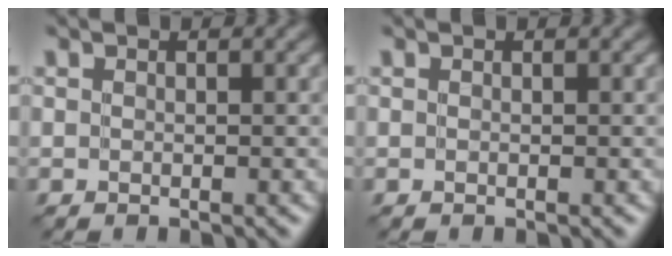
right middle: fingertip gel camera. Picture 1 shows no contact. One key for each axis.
{"total": 0.0}